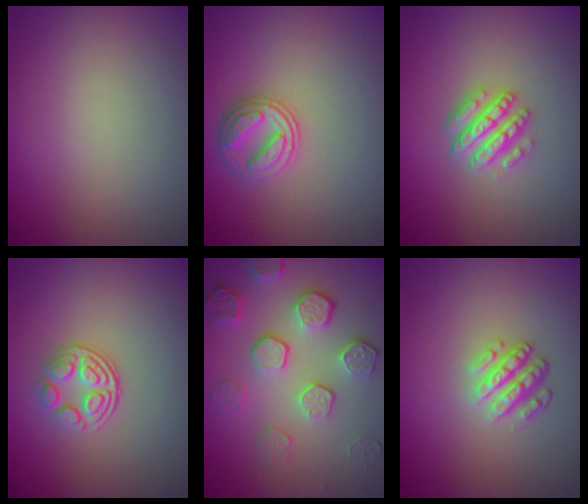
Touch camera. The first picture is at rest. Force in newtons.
{"total": 2.9, "press": 2.8, "slide": 0.7}
{"total": 3.4, "press": 3.0, "slide": 1.5}
{"total": 3.1, "press": 2.5, "slide": 1.8}
{"total": 5.4, "press": 4.0, "slide": 3.6}
{"total": 3.5, "press": 2.6, "slide": 2.4}